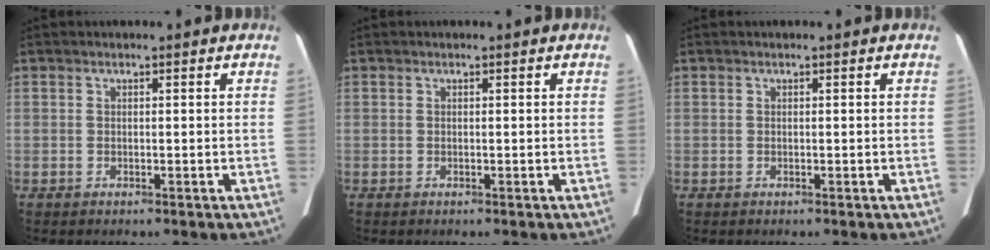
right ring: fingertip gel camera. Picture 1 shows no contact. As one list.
[{"total": 0.0}, {"total": 0.0}]